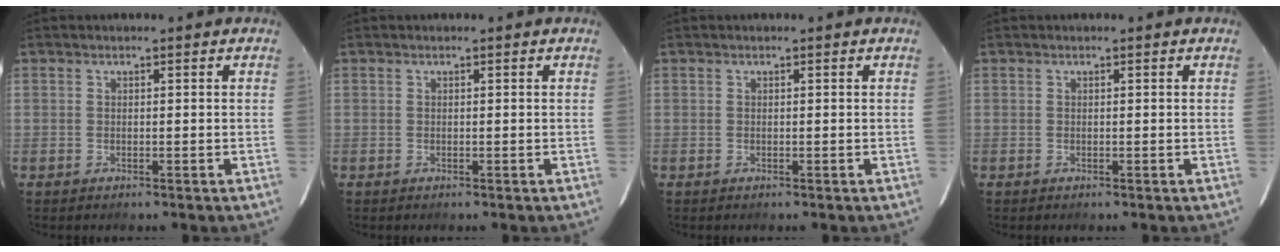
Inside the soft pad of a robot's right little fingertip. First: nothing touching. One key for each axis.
{"total": 0.0}
{"total": 0.0}
{"total": 0.0}